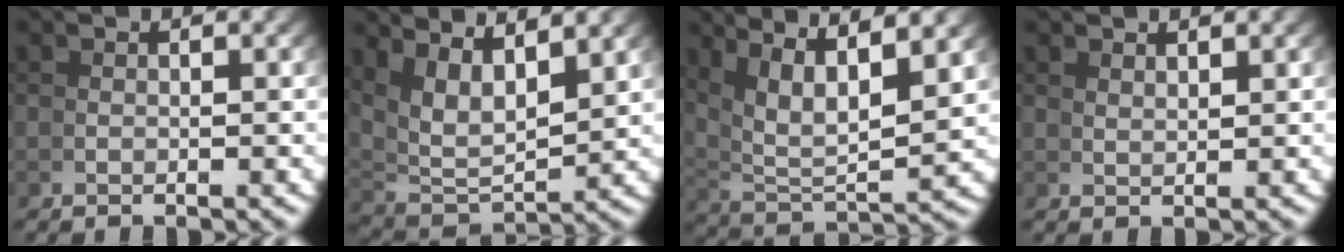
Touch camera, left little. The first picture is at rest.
{"total": 7.3, "force": [2.2, 4.3, 5.5], "torque": [-0.109, -0.021, 0.052]}
{"total": 8.8, "force": [3.8, 4.4, 6.6], "torque": [-0.130, -0.011, 0.072]}
{"total": 2.0, "force": [1.6, -1.2, -0.1], "torque": [0.010, 0.000, 0.037]}